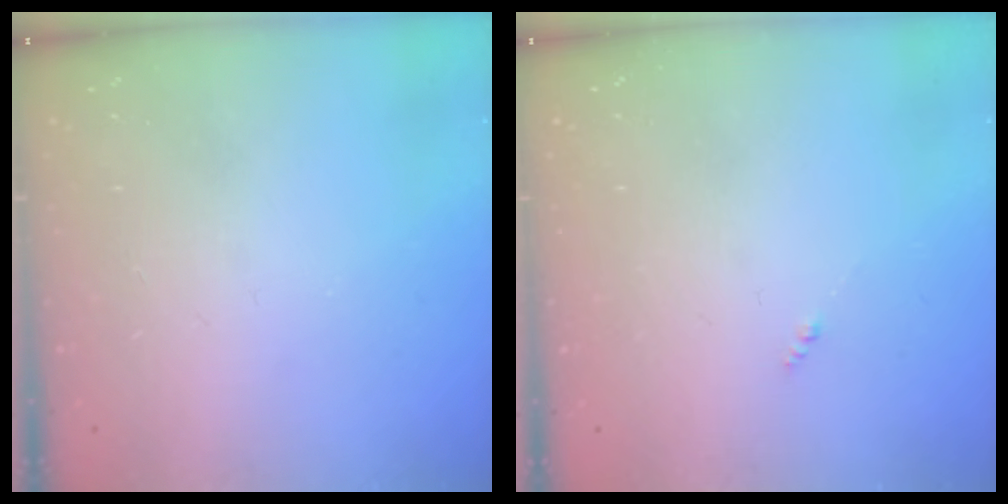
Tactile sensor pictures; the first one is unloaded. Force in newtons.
{"total": 0.0}